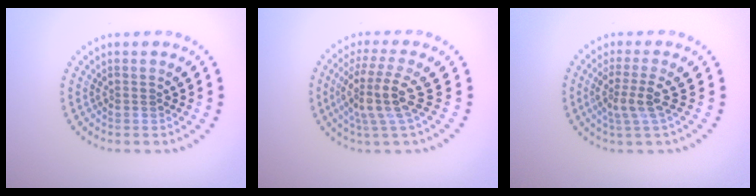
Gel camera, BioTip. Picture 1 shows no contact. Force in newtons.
{"total": 4.1, "press": 3.1, "slide": 2.6}
{"total": 2.7, "press": 2.0, "slide": 1.8}